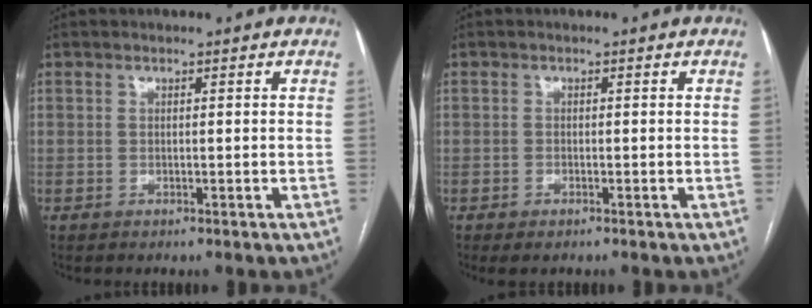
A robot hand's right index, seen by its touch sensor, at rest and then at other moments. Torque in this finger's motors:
{"motor_torque": [0.22, -0.12, -0.04, 0.00]}